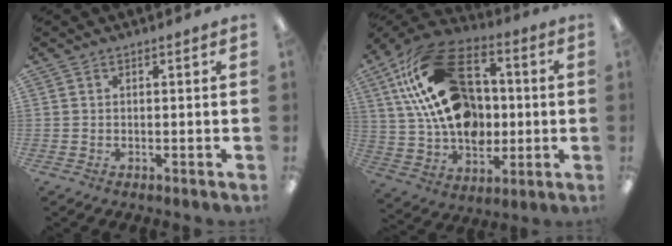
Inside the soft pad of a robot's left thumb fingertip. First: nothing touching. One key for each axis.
{"total": 25.8, "fx": 6.9, "fy": 17.6, "fz": 17.5, "tx": -0.320, "ty": -0.007, "tz": 0.128}